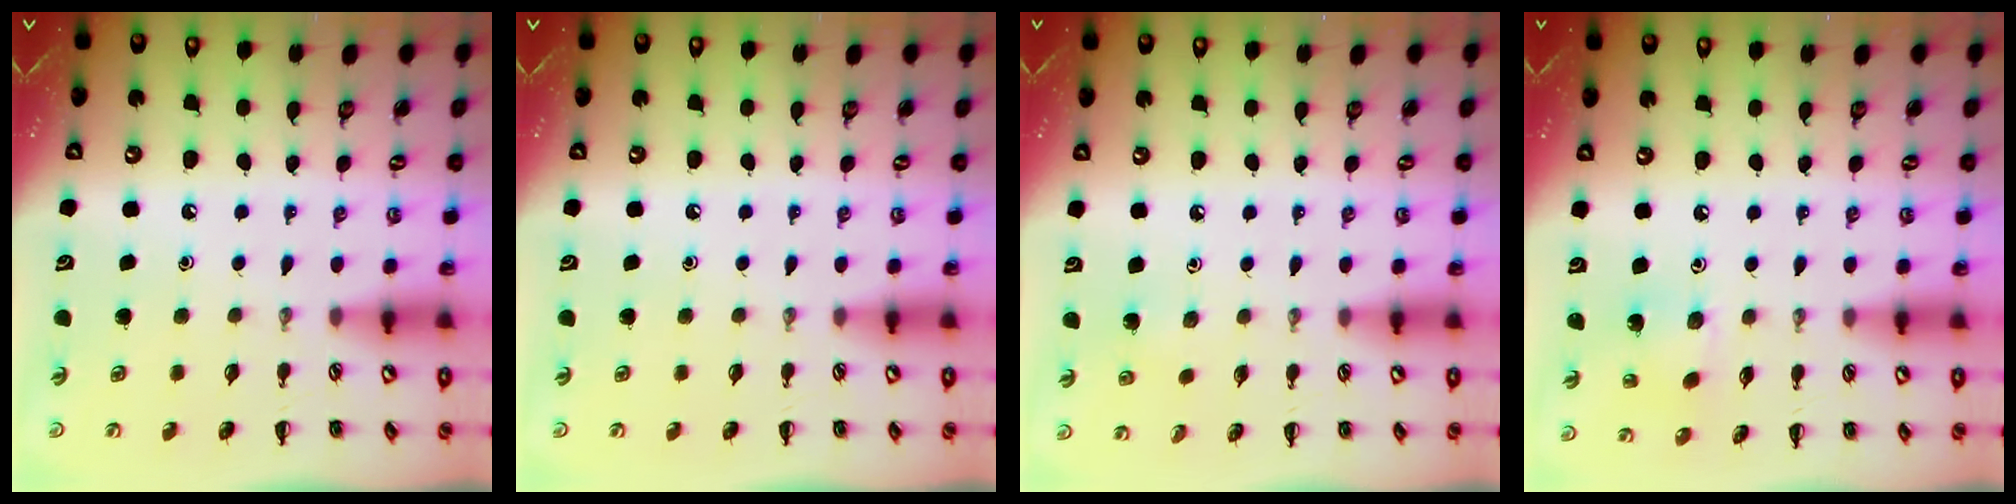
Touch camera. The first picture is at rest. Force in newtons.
{"total": 0.0}
{"total": 2.7, "press": 2.6, "slide": 1.0}
{"total": 4.0, "press": 3.8, "slide": 1.1}